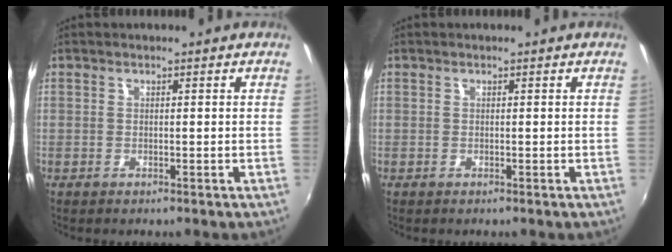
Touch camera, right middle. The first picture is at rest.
{"total": 0.0}